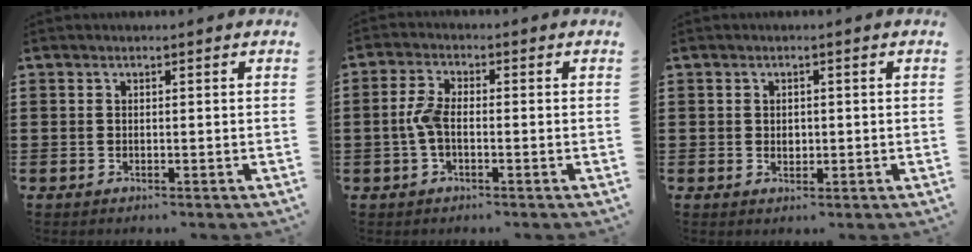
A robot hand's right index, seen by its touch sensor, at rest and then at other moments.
{"total": 4.1, "force": [-0.8, 1.8, 3.6], "torque": [-0.095, -0.004, -0.023]}
{"total": 1.2, "force": [0.2, 1.0, 0.7], "torque": [-0.015, 0.007, 0.002]}